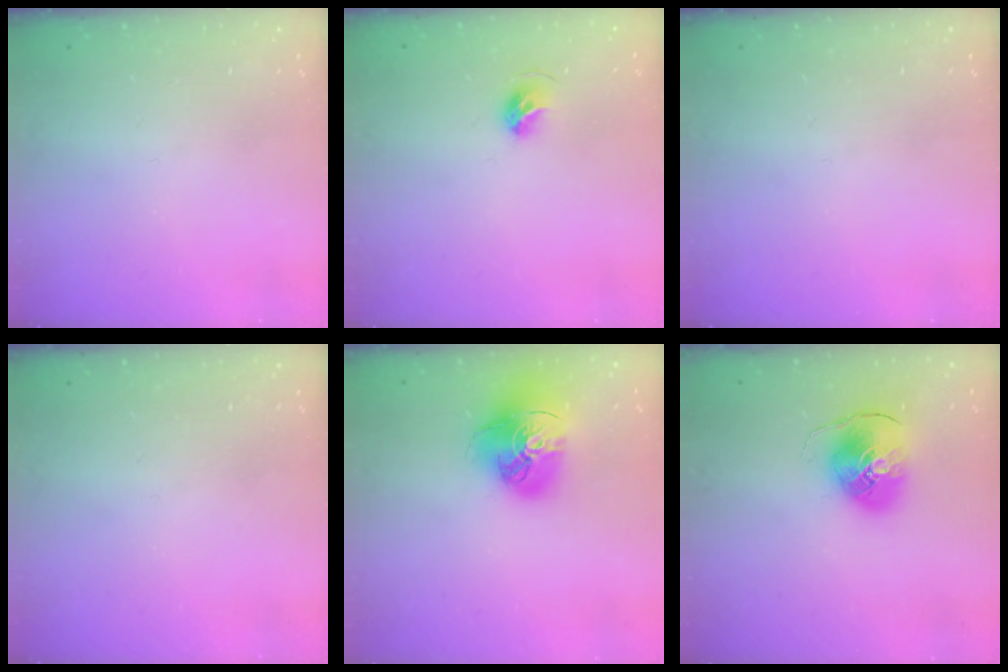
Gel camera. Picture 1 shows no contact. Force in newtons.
{"total": 6.2, "press": 6.1, "slide": 1.2}
{"total": 0.0}
{"total": 0.0}
{"total": 17.6, "press": 17.5, "slide": 1.7}
{"total": 9.3, "press": 9.2, "slide": 1.0}